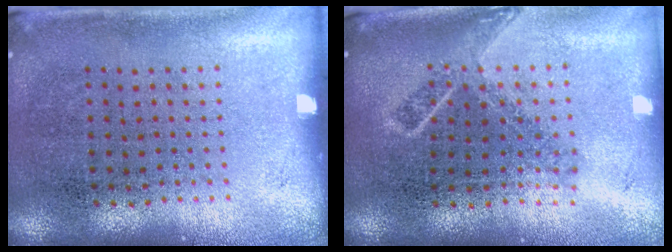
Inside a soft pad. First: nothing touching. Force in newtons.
{"total": 1.8, "press": 1.3, "slide": 1.2}